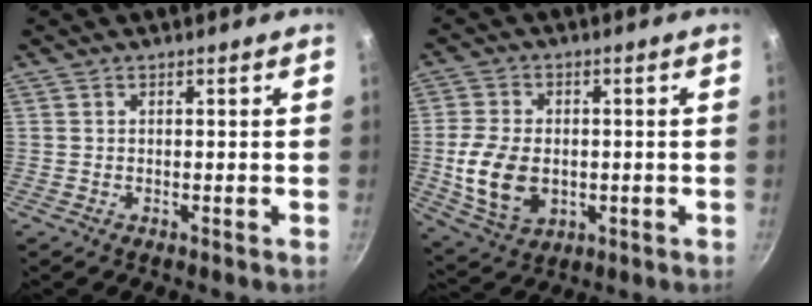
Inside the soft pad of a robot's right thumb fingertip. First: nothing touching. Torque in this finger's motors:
{"motor_torque": [-0.26, 0.71, 1.31, 0.07, 0.14]}